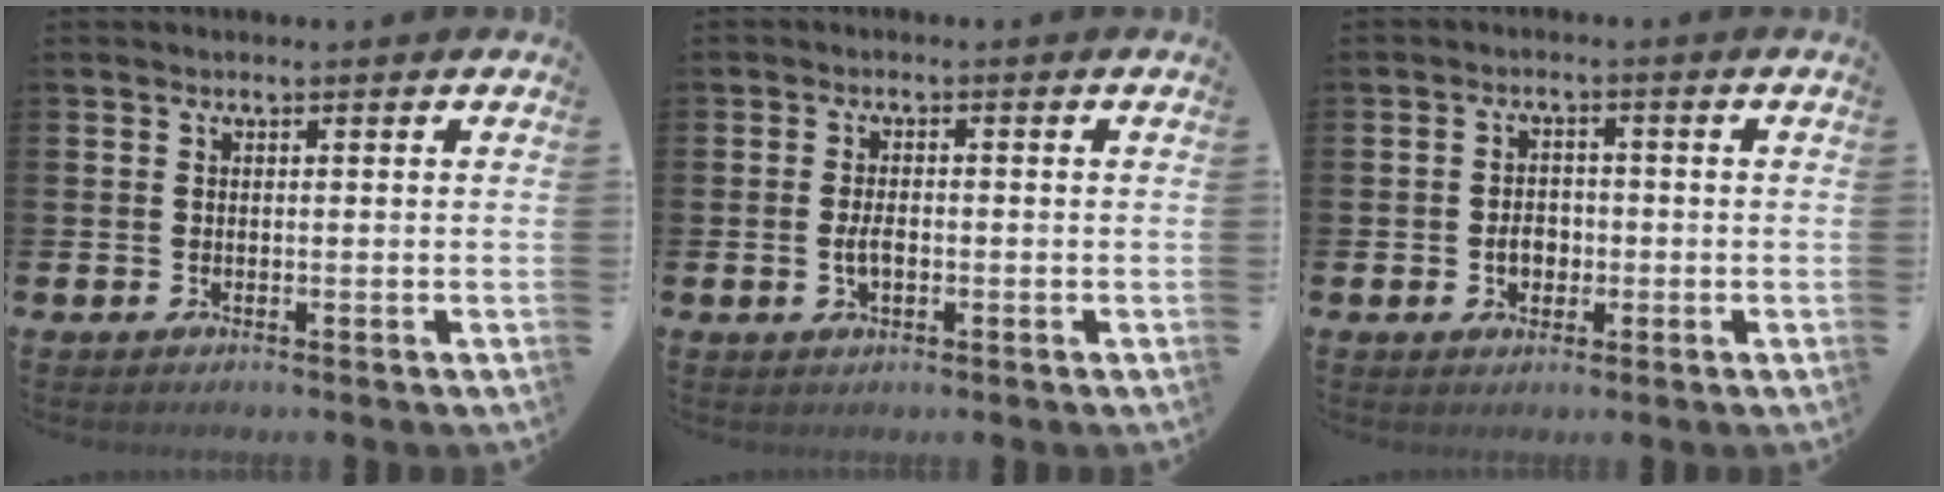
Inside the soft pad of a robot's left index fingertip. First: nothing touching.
{"total": 2.6, "force": [-0.4, 1.3, 2.2], "torque": [-0.029, -0.002, -0.010]}
{"total": 2.9, "force": [-0.7, 2.3, 1.8], "torque": [-0.016, -0.004, -0.020]}